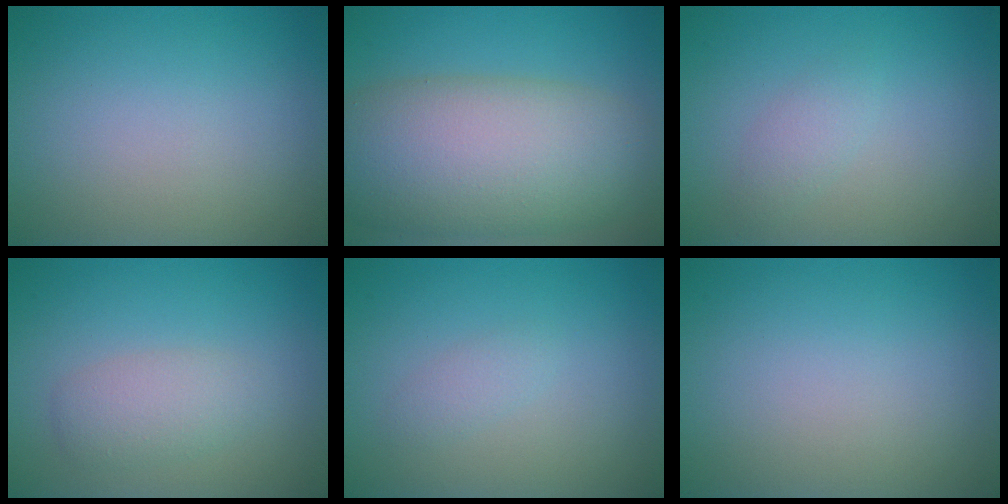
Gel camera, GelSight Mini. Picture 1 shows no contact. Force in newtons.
{"total": 11.6, "press": 11.6, "slide": 0.9}
{"total": 1.3, "press": 1.3, "slide": 0.0}
{"total": 2.6, "press": 2.6, "slide": 0.3}
{"total": 1.0, "press": 1.0, "slide": 0.0}
{"total": 0.0}